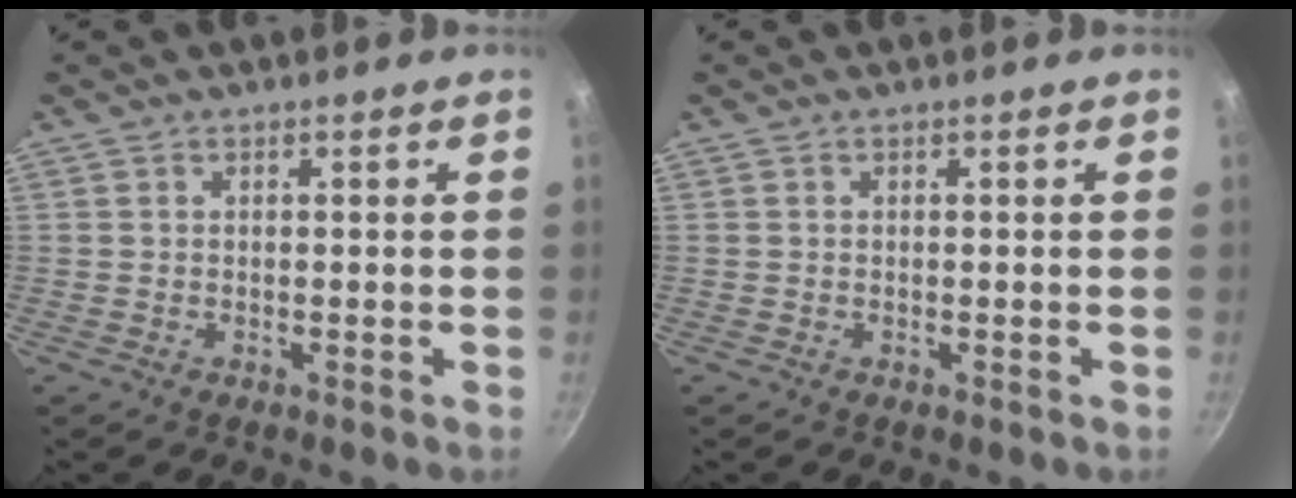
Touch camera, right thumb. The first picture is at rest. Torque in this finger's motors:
{"motor_torque": [0.01, 0.00, 0.00, 0.00, 0.00]}